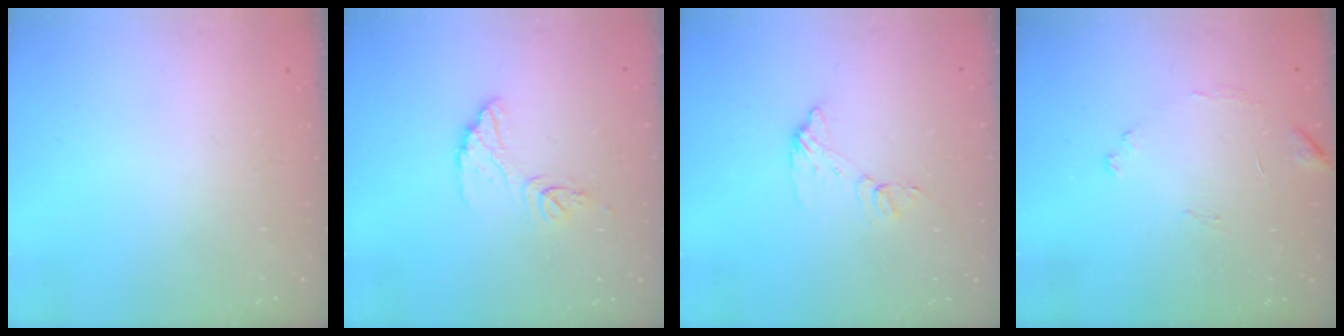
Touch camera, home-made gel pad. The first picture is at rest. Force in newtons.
{"total": 10.1, "press": 10.0, "slide": 0.8}
{"total": 8.1, "press": 8.1, "slide": 0.1}
{"total": 8.1, "press": 8.0, "slide": 0.4}